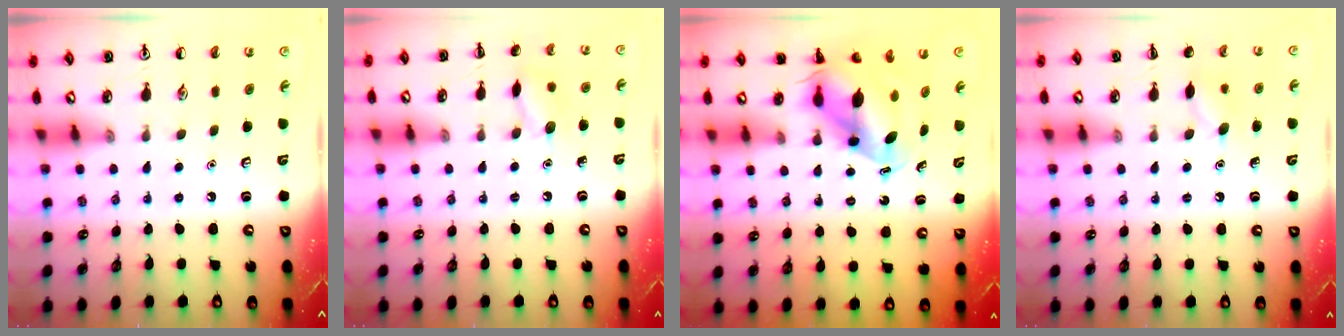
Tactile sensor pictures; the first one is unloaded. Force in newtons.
{"total": 8.3, "press": 8.2, "slide": 1.1}
{"total": 6.6, "press": 6.3, "slide": 1.8}
{"total": 7.1, "press": 6.9, "slide": 1.4}